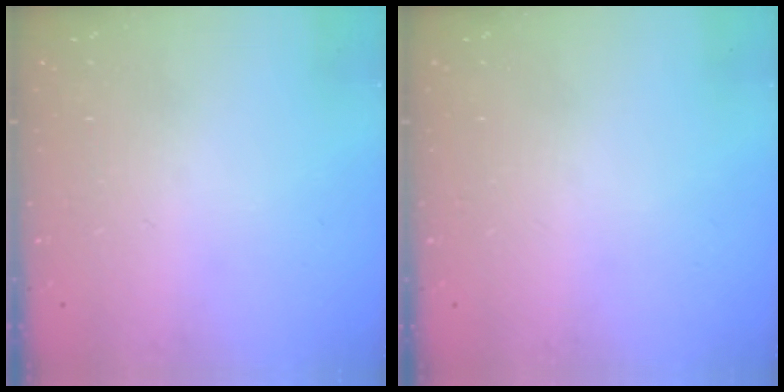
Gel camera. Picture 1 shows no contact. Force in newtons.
{"total": 0.0}